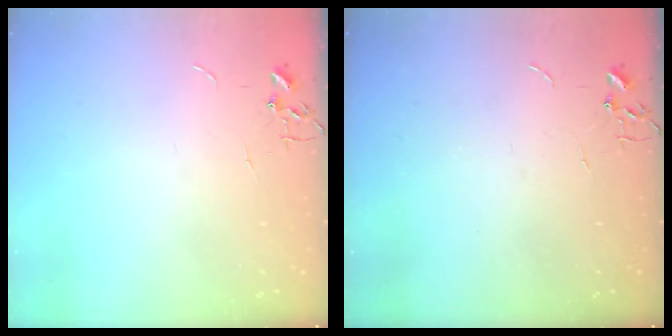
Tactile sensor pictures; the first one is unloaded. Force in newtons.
{"total": 0.0}